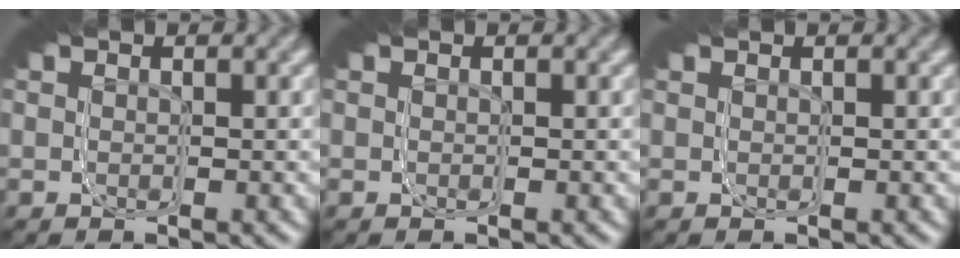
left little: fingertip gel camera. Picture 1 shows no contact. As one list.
[{"total": 0.0}, {"total": 0.0}]